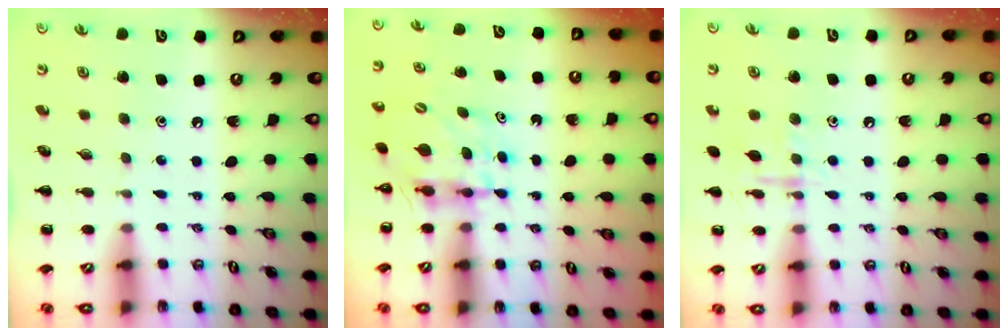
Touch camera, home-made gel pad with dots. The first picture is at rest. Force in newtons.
{"total": 5.0, "press": 5.0, "slide": 0.4}
{"total": 8.1, "press": 8.1, "slide": 0.7}